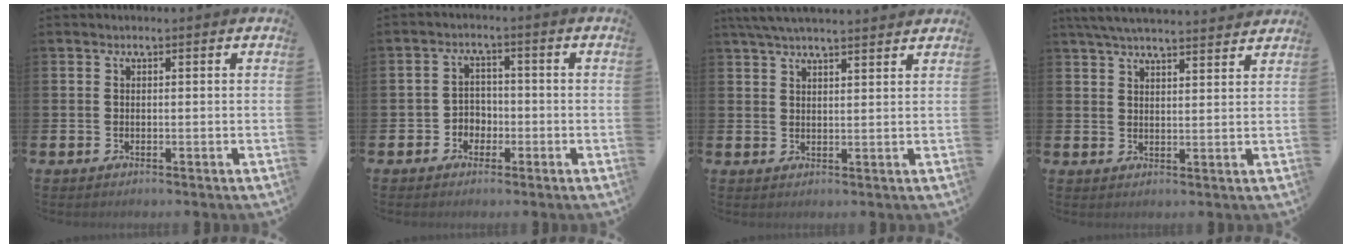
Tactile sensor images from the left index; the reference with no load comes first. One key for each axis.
{"total": 2.9, "fx": -1.6, "fy": 2.3, "fz": 0.6, "tx": -0.018, "ty": 0.004, "tz": -0.039}
{"total": 4.4, "fx": 4.1, "fy": 0.3, "fz": 1.6, "tx": -0.037, "ty": -0.012, "tz": 0.075}
{"total": 4.9, "fx": 4.7, "fy": 0.3, "fz": 1.3, "tx": -0.033, "ty": -0.021, "tz": 0.084}